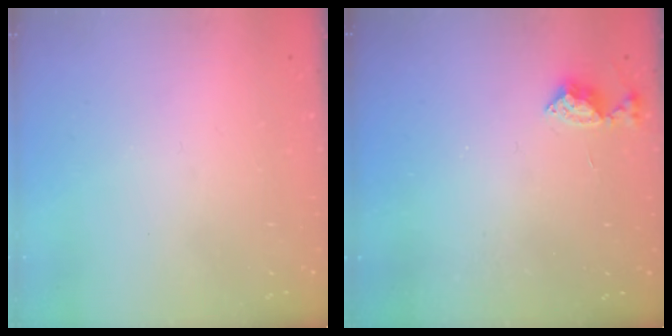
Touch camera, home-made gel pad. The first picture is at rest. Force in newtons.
{"total": 5.8, "press": 5.7, "slide": 0.8}